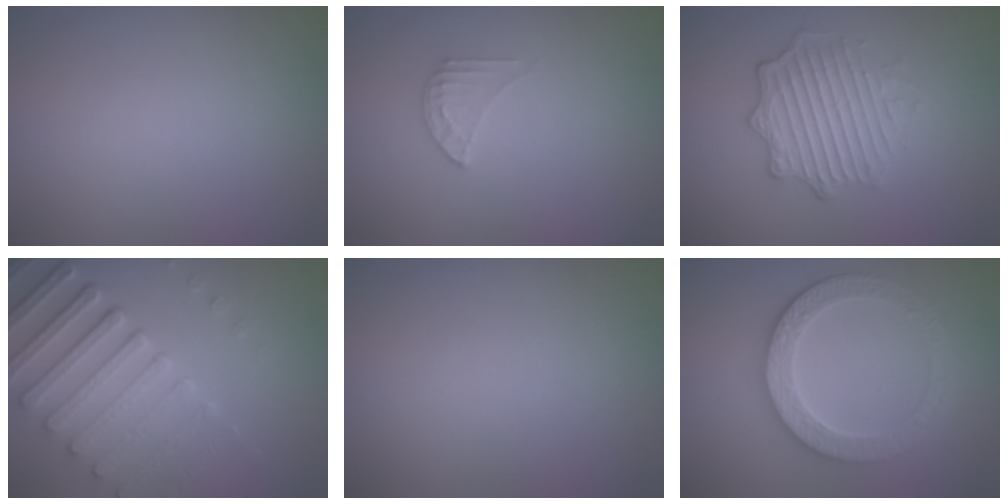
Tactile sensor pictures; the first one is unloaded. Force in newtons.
{"total": 1.7, "press": 1.7, "slide": 0.1}
{"total": 4.5, "press": 3.5, "slide": 2.9}
{"total": 7.2, "press": 5.6, "slide": 4.6}
{"total": 0.0}
{"total": 4.9, "press": 4.3, "slide": 2.4}